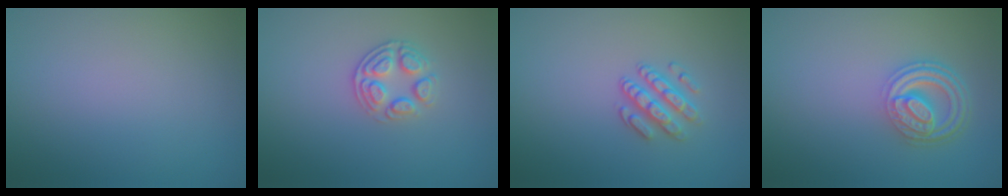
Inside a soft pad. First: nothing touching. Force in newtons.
{"total": 2.6, "press": 2.4, "slide": 1.1}
{"total": 2.7, "press": 2.4, "slide": 1.2}
{"total": 4.7, "press": 3.5, "slide": 3.1}